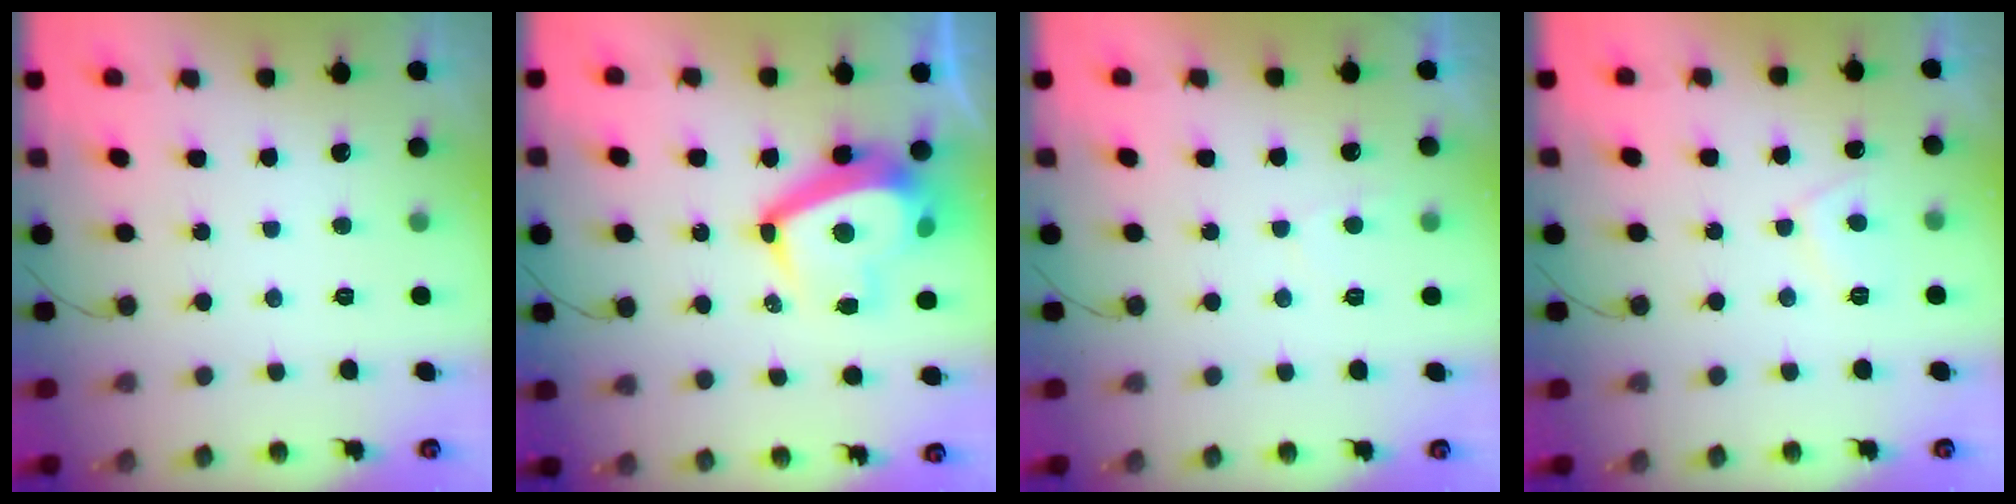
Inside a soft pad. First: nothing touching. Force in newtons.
{"total": 11.4, "press": 11.2, "slide": 2.3}
{"total": 2.4, "press": 2.3, "slide": 0.6}
{"total": 4.0, "press": 3.9, "slide": 0.7}